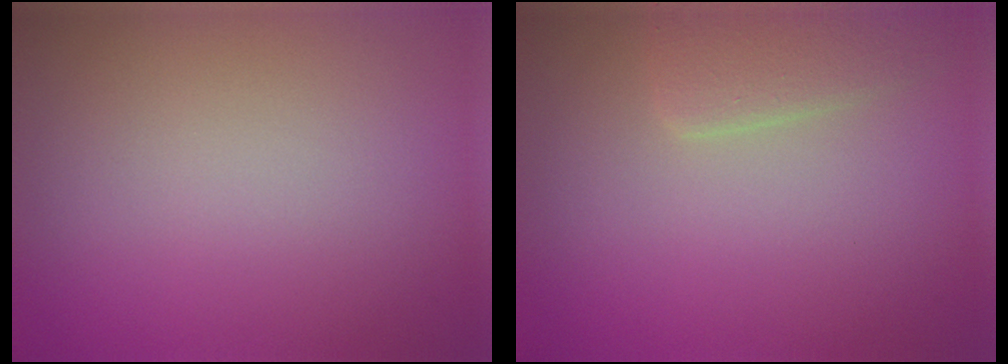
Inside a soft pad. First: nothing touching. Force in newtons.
{"total": 2.2, "press": 2.2, "slide": 0.1}